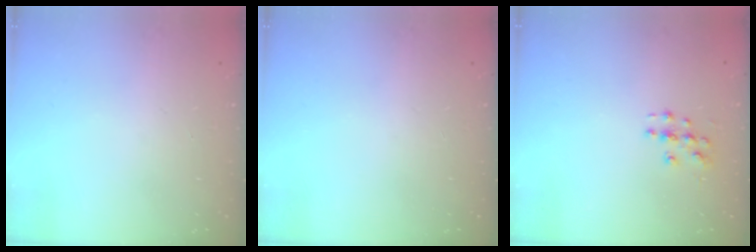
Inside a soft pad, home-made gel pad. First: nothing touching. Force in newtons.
{"total": 0.0}
{"total": 3.6, "press": 3.6, "slide": 0.3}